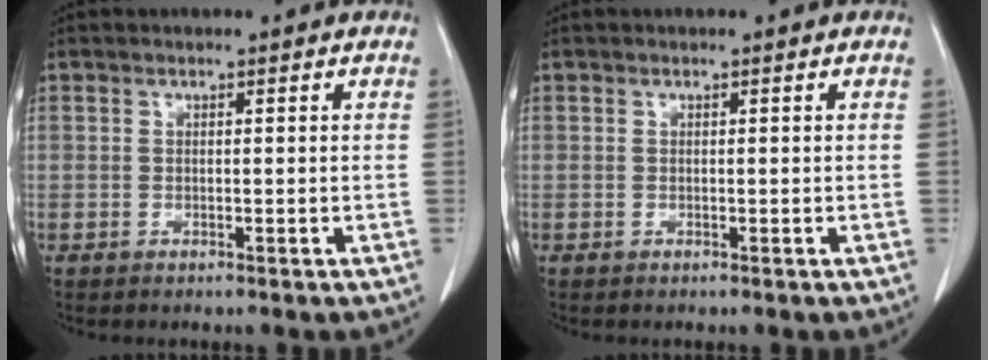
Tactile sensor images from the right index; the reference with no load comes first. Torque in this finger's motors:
{"motor_torque": [0.00, 0.00, 0.00, 0.00]}